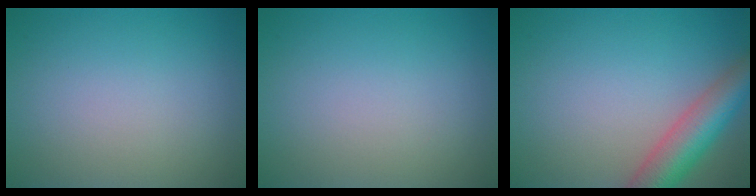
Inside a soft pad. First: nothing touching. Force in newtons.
{"total": 0.0}
{"total": 6.0, "press": 6.0, "slide": 0.4}